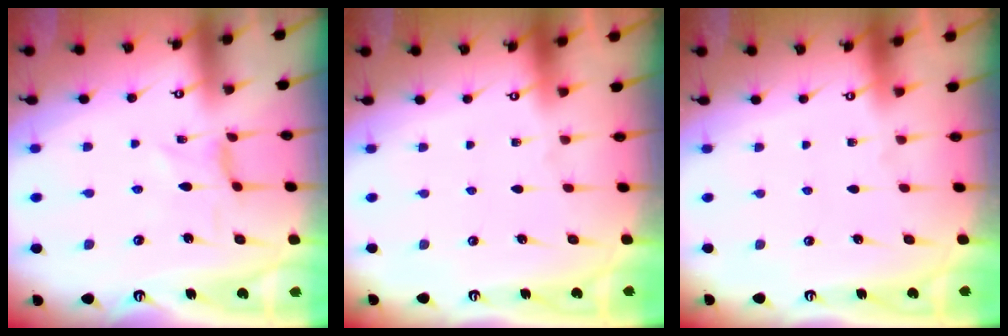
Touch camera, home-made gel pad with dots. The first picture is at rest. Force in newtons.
{"total": 0.0}
{"total": 0.0}